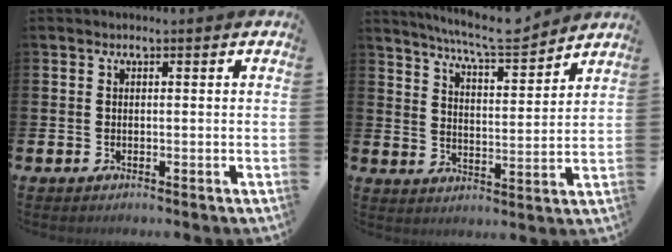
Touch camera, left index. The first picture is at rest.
{"total": 7.7, "force": [7.3, 0.3, 2.5], "torque": [-0.071, -0.043, 0.130]}